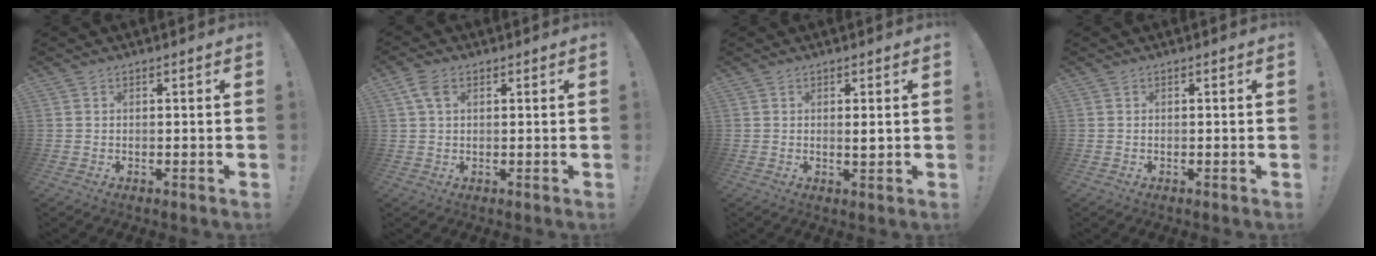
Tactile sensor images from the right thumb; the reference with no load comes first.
{"total": 4.7, "force": [1.7, 2.7, 3.4], "torque": [-0.073, 0.000, 0.032]}
{"total": 1.9, "force": [0.4, 0.2, 1.8], "torque": [-0.020, -0.010, 0.003]}
{"total": 0.0}